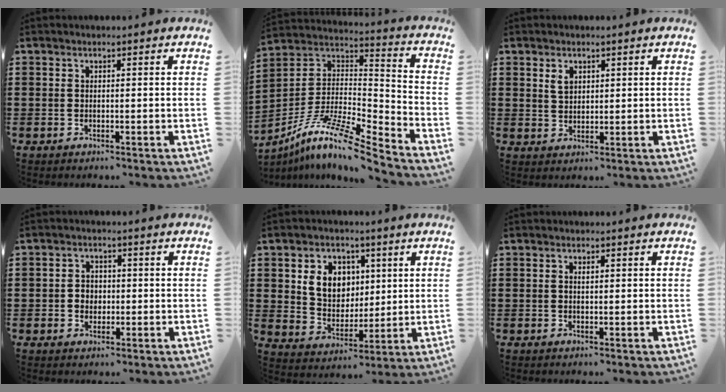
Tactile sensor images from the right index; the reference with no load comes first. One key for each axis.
{"total": 11.1, "fx": -8.4, "fy": 1.3, "fz": 7.0, "tx": -0.139, "ty": 0.003, "tz": -0.171}
{"total": 2.4, "fx": 1.2, "fy": 1.5, "fz": 1.3, "tx": -0.031, "ty": 0.005, "tz": 0.023}
{"total": 2.5, "fx": -0.4, "fy": 2.3, "fz": 0.9, "tx": -0.024, "ty": 0.008, "tz": -0.011}
{"total": 7.5, "fx": 2.3, "fy": 6.3, "fz": 3.3, "tx": -0.076, "ty": 0.015, "tz": 0.040}
{"total": 0.9, "fx": 0.1, "fy": 0.3, "fz": 0.8, "tx": -0.016, "ty": 0.001, "tz": 0.002}